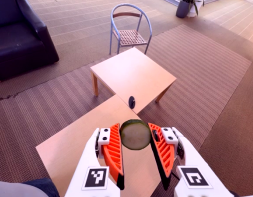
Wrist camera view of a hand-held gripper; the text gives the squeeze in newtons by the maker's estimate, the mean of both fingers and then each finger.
{"total": 11.8, "left": 11.2, "right": 12.4}